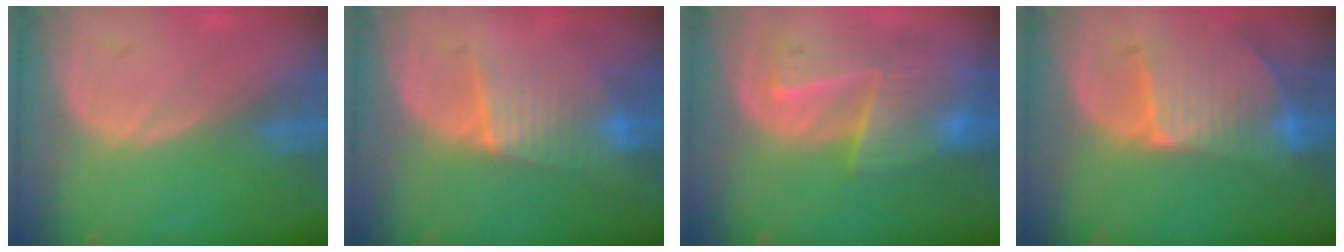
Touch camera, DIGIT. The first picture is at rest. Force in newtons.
{"total": 6.3, "press": 6.3, "slide": 0.7}
{"total": 9.1, "press": 8.2, "slide": 3.9}
{"total": 9.4, "press": 8.2, "slide": 4.6}